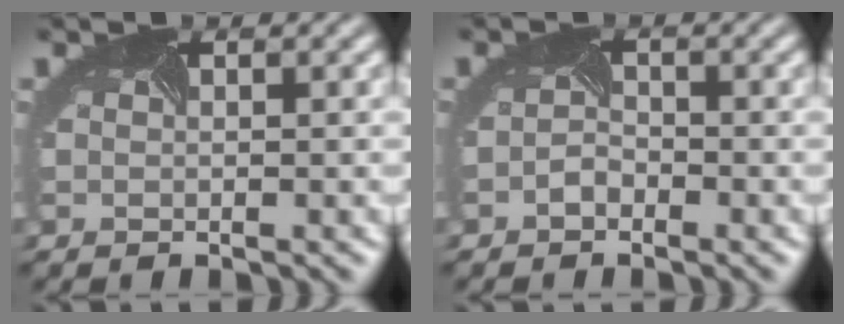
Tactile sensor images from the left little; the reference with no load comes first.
{"total": 1.2, "force": [-1.1, 0.4, 0.3], "torque": [-0.013, -0.001, -0.021]}